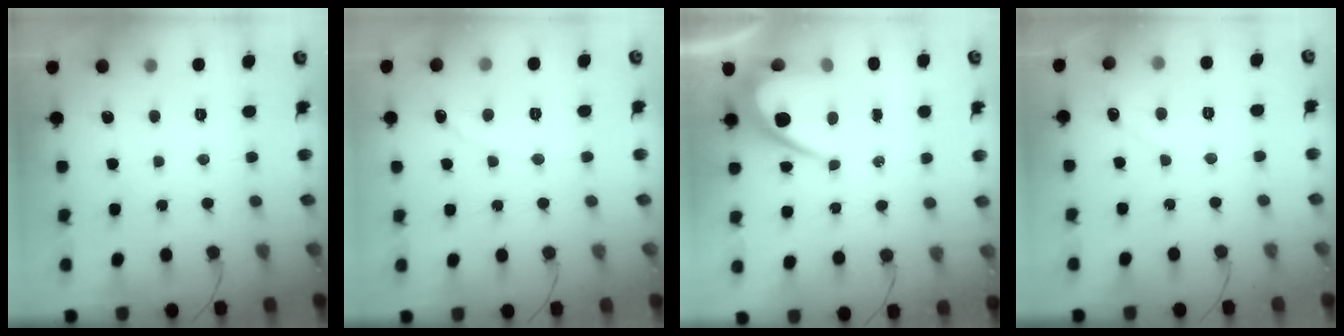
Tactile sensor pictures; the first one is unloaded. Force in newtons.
{"total": 0.7, "press": 0.7, "slide": 0.0}
{"total": 8.9, "press": 8.9, "slide": 0.6}
{"total": 2.7, "press": 2.7, "slide": 0.3}